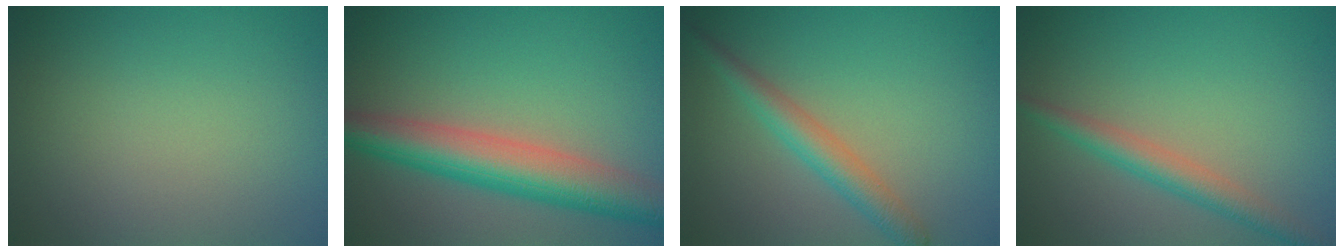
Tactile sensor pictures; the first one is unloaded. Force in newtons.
{"total": 6.8, "press": 6.8, "slide": 0.2}
{"total": 2.8, "press": 2.8, "slide": 0.1}
{"total": 2.8, "press": 2.8, "slide": 0.1}